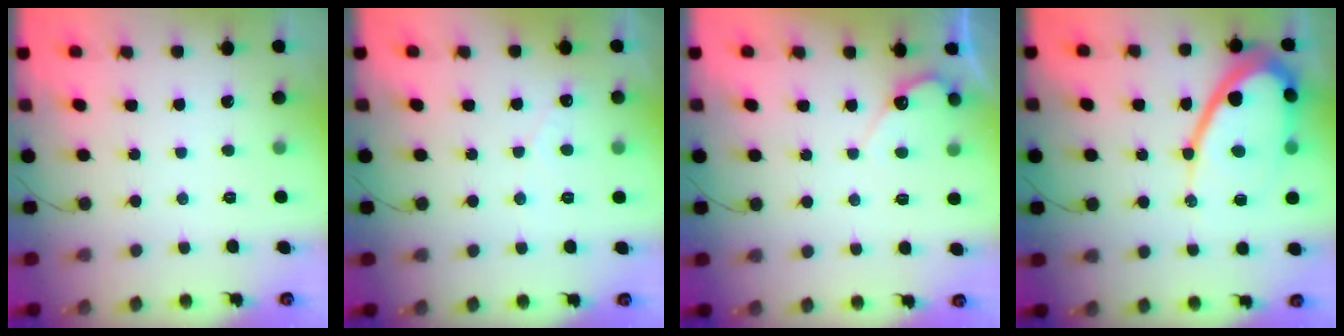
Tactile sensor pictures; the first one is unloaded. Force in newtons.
{"total": 1.6, "press": 1.6, "slide": 0.2}
{"total": 5.0, "press": 4.9, "slide": 0.3}
{"total": 15.1, "press": 15.1, "slide": 1.4}